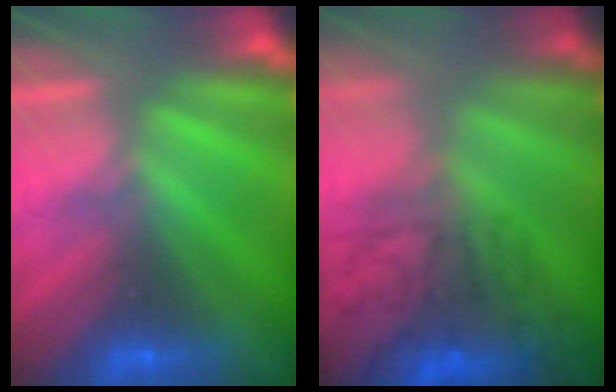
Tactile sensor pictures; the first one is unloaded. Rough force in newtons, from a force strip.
{"total": 7.8}